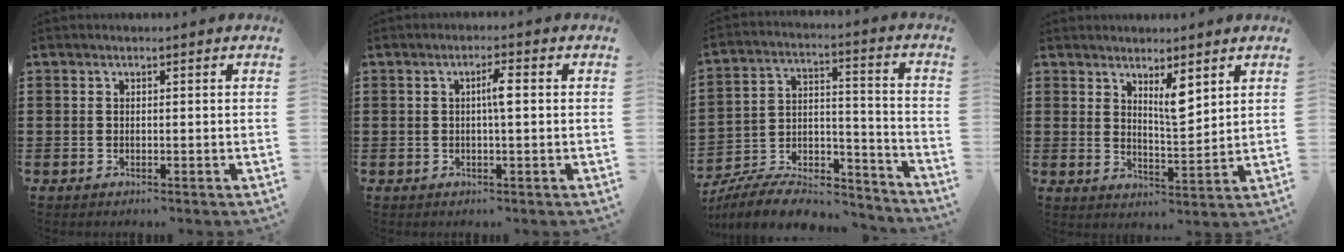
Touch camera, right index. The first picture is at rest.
{"total": 2.7, "force": [0.1, 0.2, 2.6], "torque": [-0.050, 0.000, 0.000]}
{"total": 8.5, "force": [-7.5, 2.3, 3.1], "torque": [-0.049, 0.016, -0.144]}
{"total": 5.3, "force": [3.6, 1.2, 3.7], "torque": [-0.064, -0.012, 0.060]}